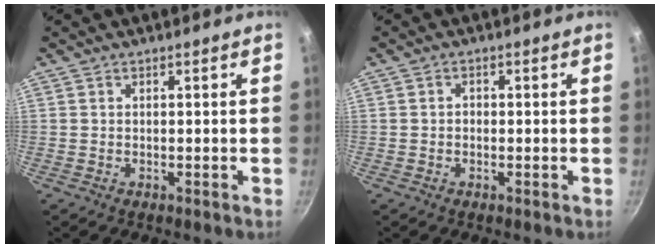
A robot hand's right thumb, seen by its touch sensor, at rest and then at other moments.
{"total": 1.0, "force": [-0.2, 0.9, 0.5], "torque": [-0.008, 0.005, -0.005]}